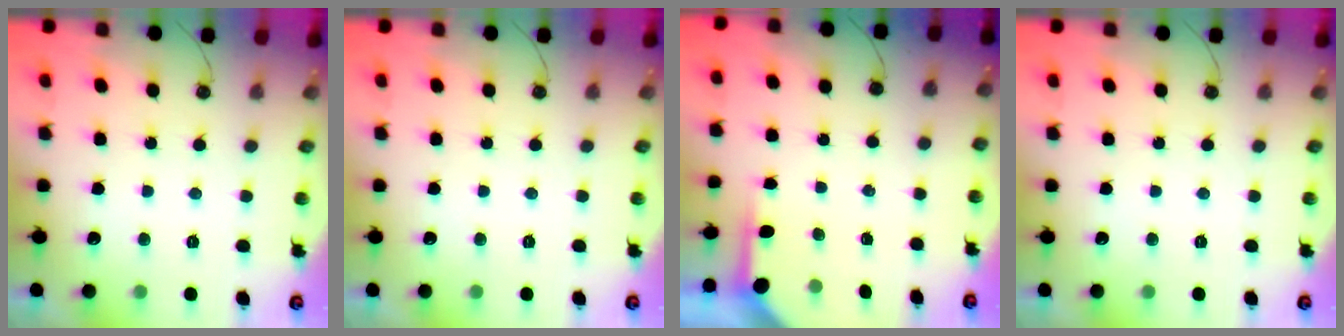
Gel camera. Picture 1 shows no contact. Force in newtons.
{"total": 0.0}
{"total": 4.0, "press": 4.0, "slide": 0.3}
{"total": 0.0}